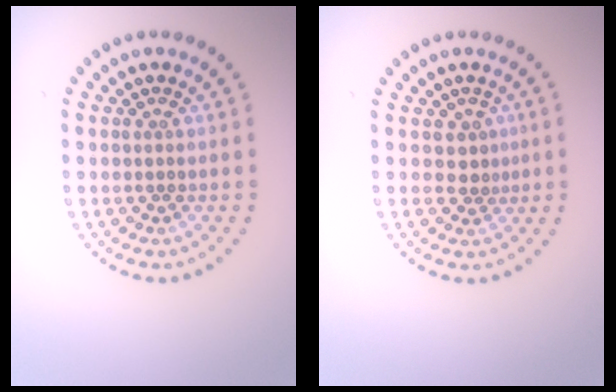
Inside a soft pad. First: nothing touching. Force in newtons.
{"total": 1.5, "press": 1.2, "slide": 0.9}